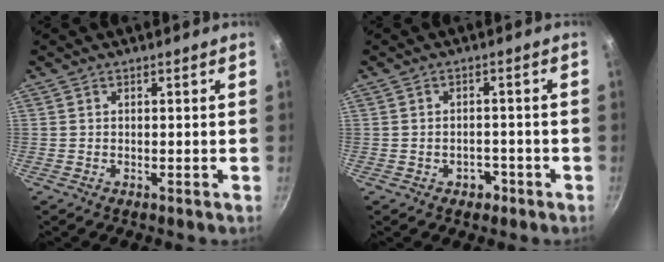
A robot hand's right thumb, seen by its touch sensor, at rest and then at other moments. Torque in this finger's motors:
{"motor_torque": [-0.41, 0.24, -0.16, 0.07, 0.01]}